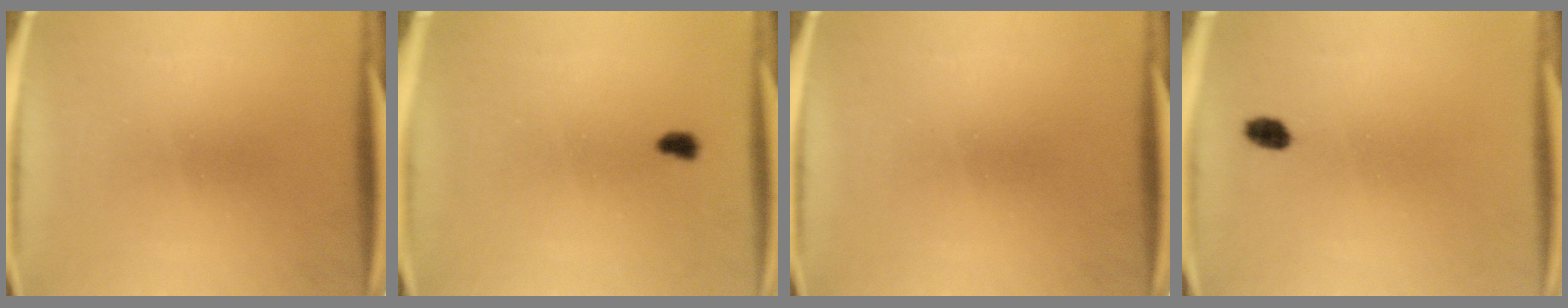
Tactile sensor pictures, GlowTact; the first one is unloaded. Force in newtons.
{"total": 1.3}
{"total": 0.0}
{"total": 2.1}